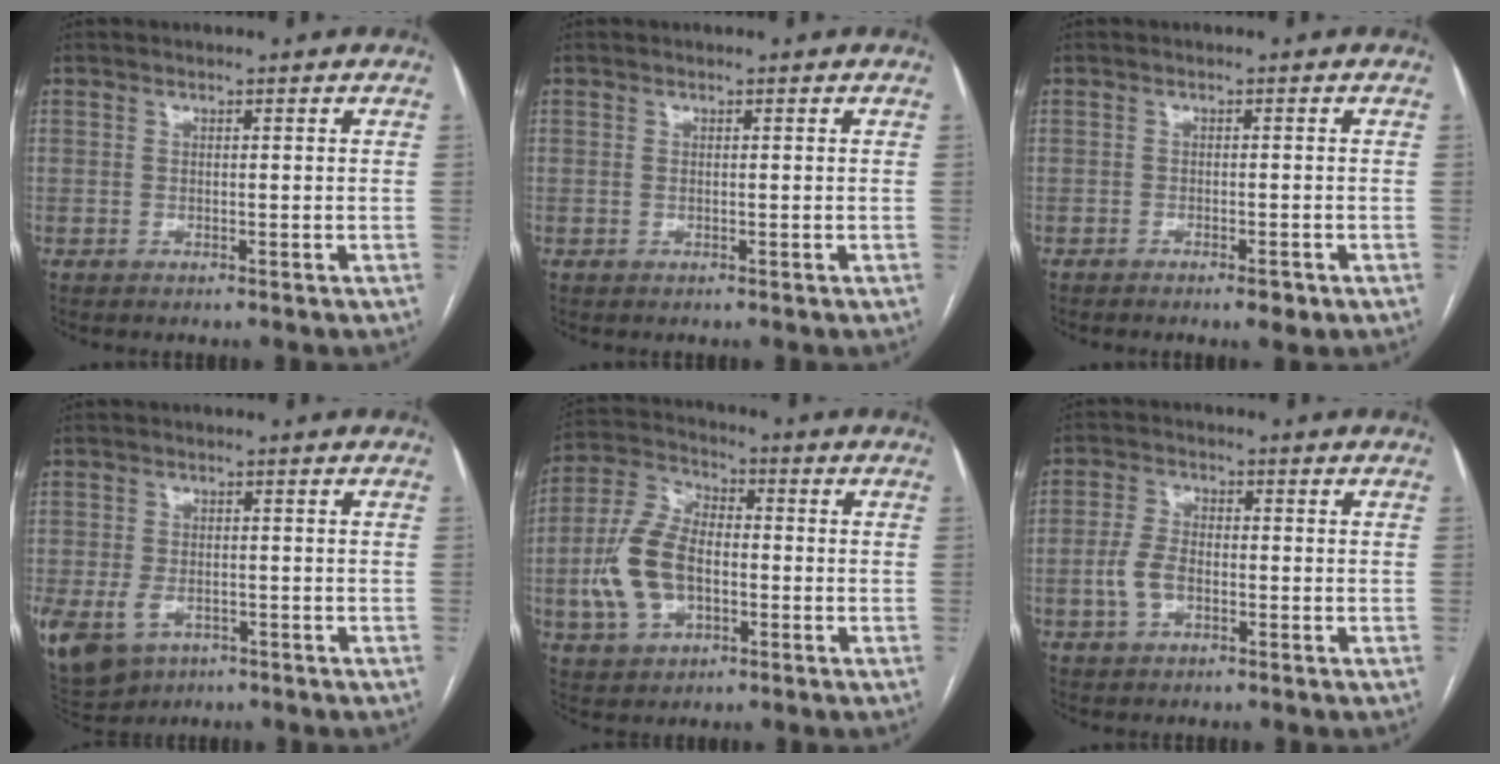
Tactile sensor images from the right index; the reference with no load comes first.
{"total": 0.0}
{"total": 2.1, "force": [-1.3, 0.5, 1.6], "torque": [-0.022, -0.001, -0.017]}
{"total": 14.1, "force": [-5.8, 10.6, 7.2], "torque": [-0.204, -0.008, -0.077]}
{"total": 12.2, "force": [-2.3, 7.2, 9.6], "torque": [-0.224, 0.019, -0.040]}
{"total": 5.0, "force": [-1.3, 2.8, 3.9], "torque": [-0.090, 0.010, -0.025]}